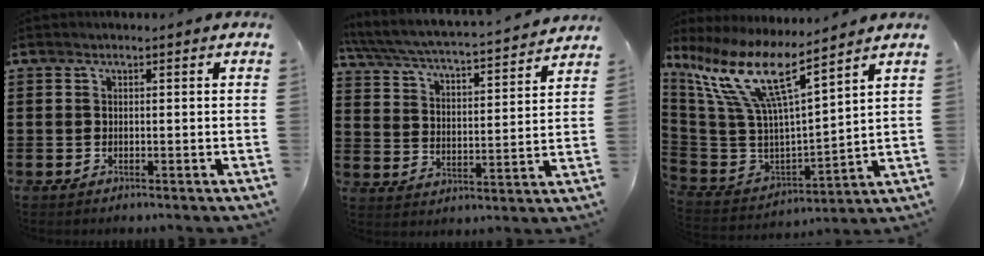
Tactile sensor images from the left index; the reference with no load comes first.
{"total": 3.9, "force": [3.7, 0.0, 1.3], "torque": [-0.048, -0.035, 0.053]}
{"total": 12.8, "force": [7.8, 2.9, 9.8], "torque": [-0.239, -0.059, 0.126]}